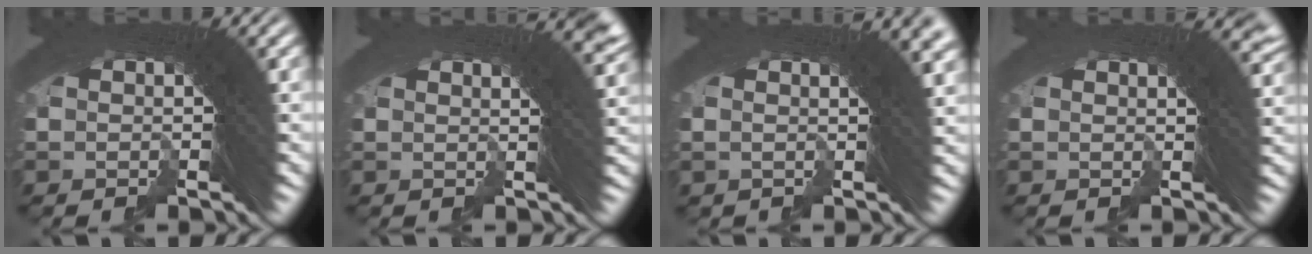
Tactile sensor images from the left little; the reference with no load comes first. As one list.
[{"total": 7.1, "force": [3.6, 1.7, 5.9], "torque": [-0.042, 0.033, 0.039]}, {"total": 5.0, "force": [2.5, 0.8, 4.2], "torque": [-0.034, 0.023, 0.030]}, {"total": 4.8, "force": [2.2, 1.2, 4.1], "torque": [-0.024, 0.022, 0.020]}]